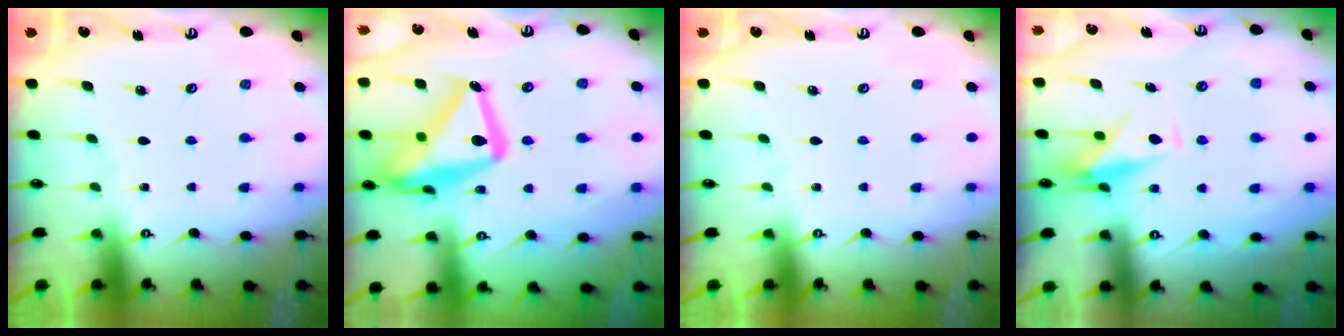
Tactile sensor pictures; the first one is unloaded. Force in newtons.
{"total": 22.3, "press": 22.2, "slide": 1.8}
{"total": 0.0}
{"total": 9.0, "press": 9.0, "slide": 0.7}